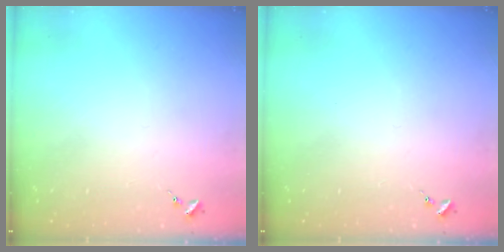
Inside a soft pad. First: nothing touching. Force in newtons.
{"total": 0.0}